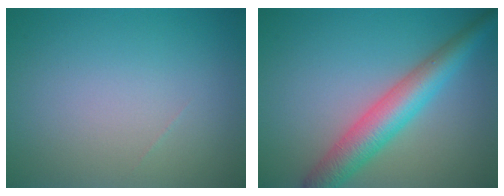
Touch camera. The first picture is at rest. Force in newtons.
{"total": 5.6, "press": 5.5, "slide": 0.2}